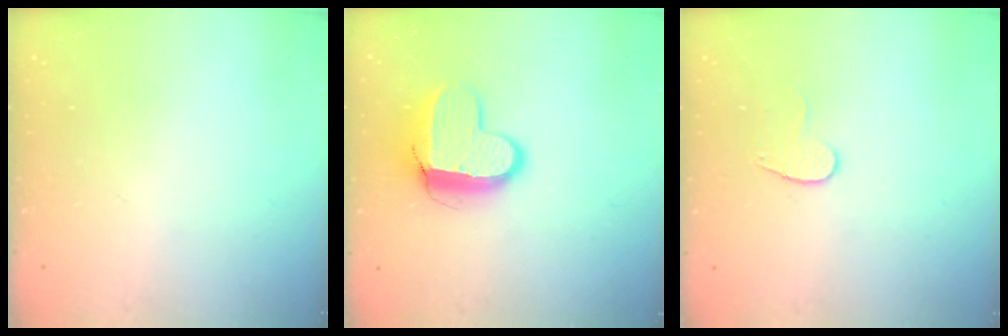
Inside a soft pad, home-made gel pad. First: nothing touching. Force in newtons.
{"total": 10.5, "press": 10.4, "slide": 0.8}
{"total": 7.7, "press": 7.6, "slide": 0.5}